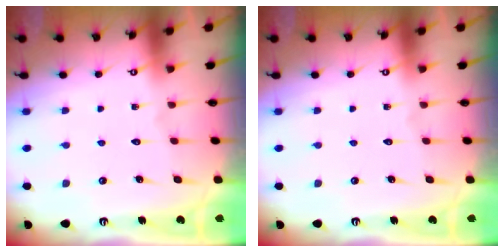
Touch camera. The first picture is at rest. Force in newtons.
{"total": 0.0}